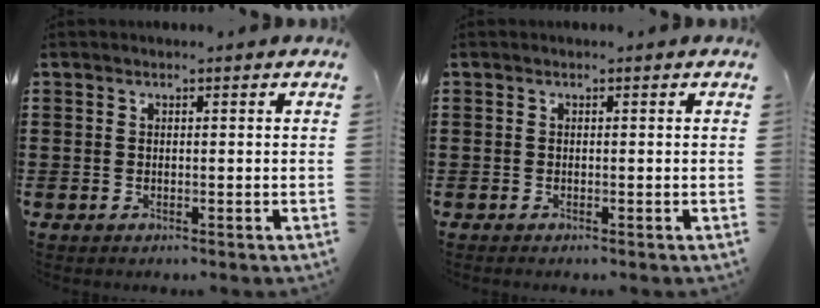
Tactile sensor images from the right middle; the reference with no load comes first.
{"total": 0.0}